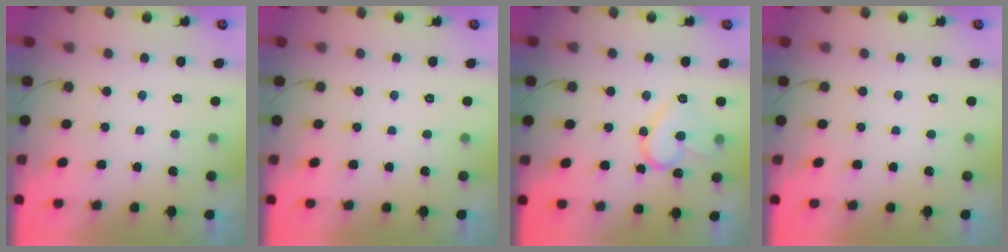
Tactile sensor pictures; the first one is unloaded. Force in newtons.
{"total": 0.0}
{"total": 12.9, "press": 12.8, "slide": 1.1}
{"total": 0.0}